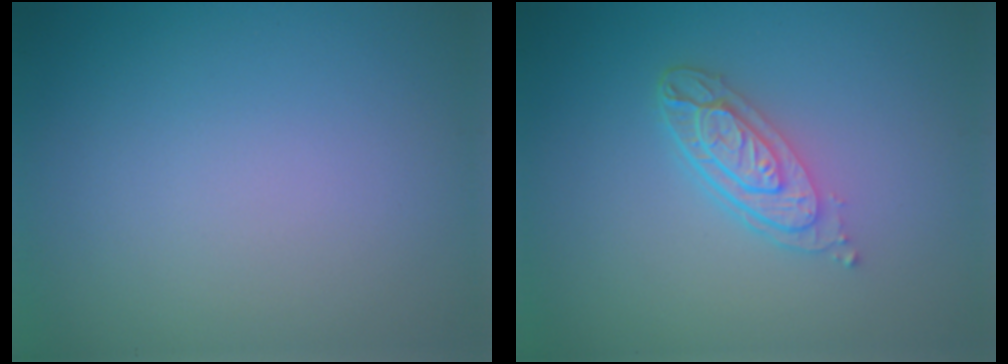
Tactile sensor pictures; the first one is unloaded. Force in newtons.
{"total": 3.8, "press": 2.8, "slide": 2.6}